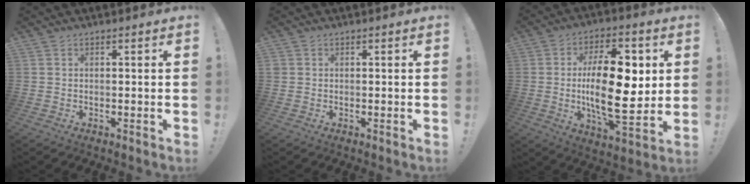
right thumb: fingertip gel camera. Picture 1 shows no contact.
{"total": 0.7, "force": [0.2, 0.6, 0.0], "torque": [-0.004, 0.003, 0.005]}
{"total": 22.1, "force": [1.5, 9.8, 19.8], "torque": [-0.330, -0.010, 0.018]}